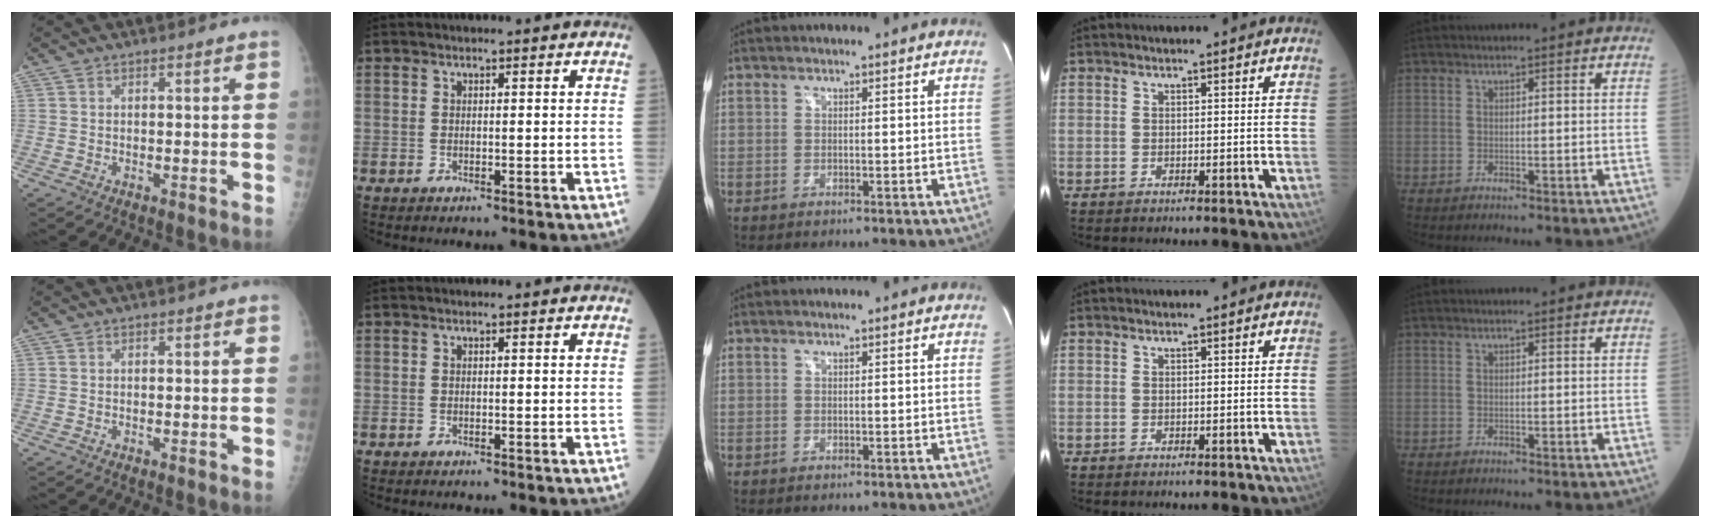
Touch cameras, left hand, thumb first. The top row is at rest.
{}